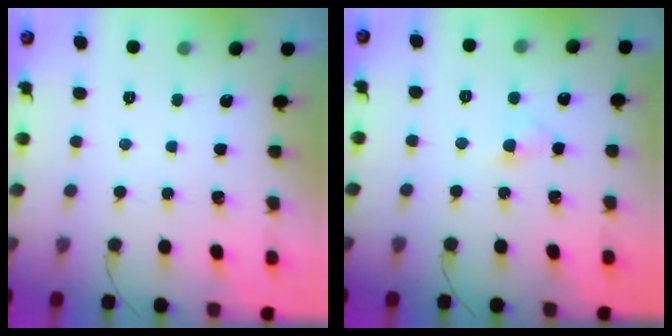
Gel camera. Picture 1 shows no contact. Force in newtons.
{"total": 3.0, "press": 2.8, "slide": 1.0}